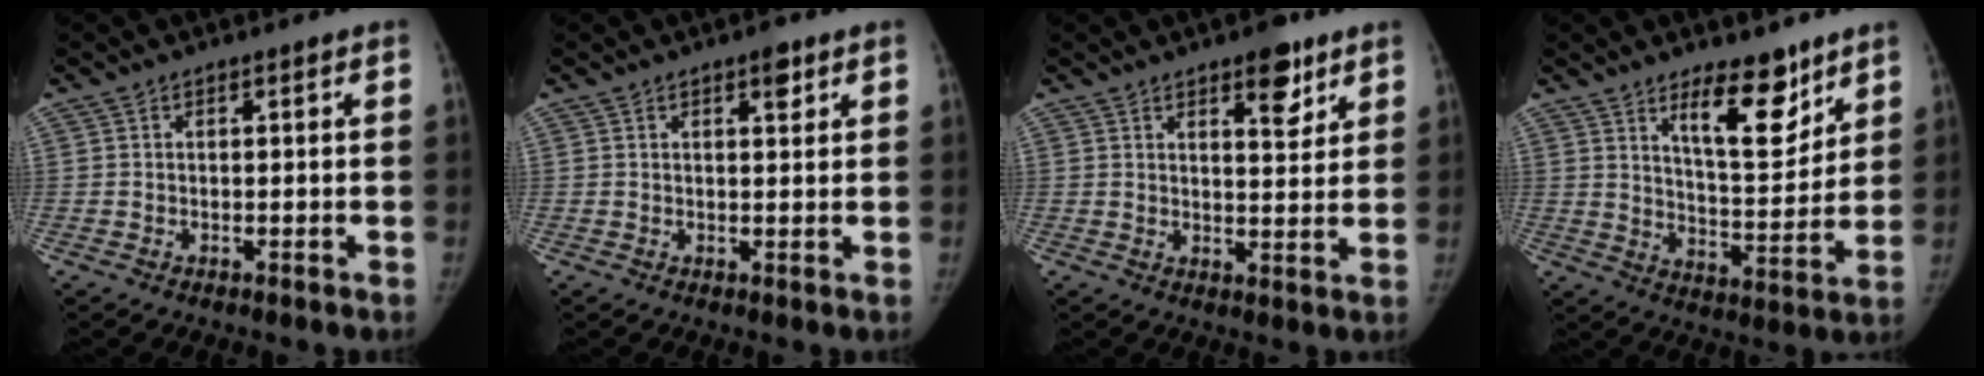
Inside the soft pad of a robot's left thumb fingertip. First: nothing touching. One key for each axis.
{"total": 2.6, "fx": 1.5, "fy": 1.1, "fz": 1.8, "tx": -0.016, "ty": -0.006, "tz": 0.020}
{"total": 6.8, "fx": 4.2, "fy": 2.8, "fz": 4.6, "tx": -0.039, "ty": -0.024, "tz": 0.055}
{"total": 12.3, "fx": 7.9, "fy": 4.7, "fz": 8.2, "tx": -0.093, "ty": -0.062, "tz": 0.131}